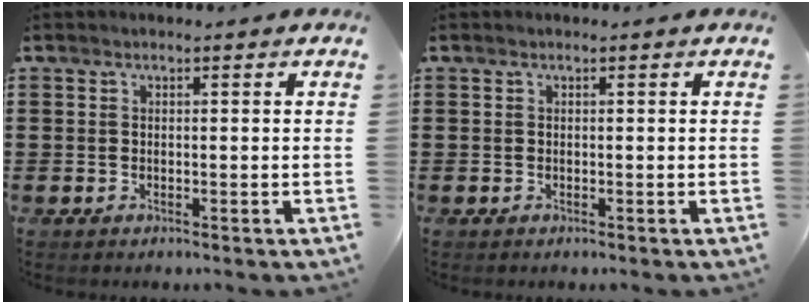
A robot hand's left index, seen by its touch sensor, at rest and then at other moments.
{"total": 0.0}